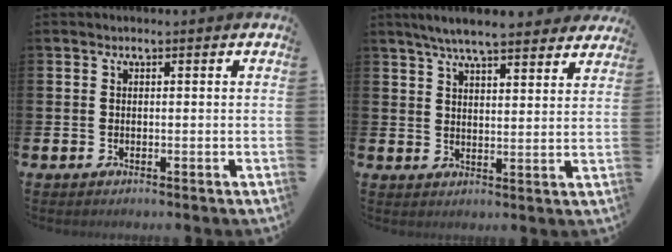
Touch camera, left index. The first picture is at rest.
{"total": 6.4, "force": [6.0, 0.7, 2.0], "torque": [-0.046, -0.030, 0.107]}